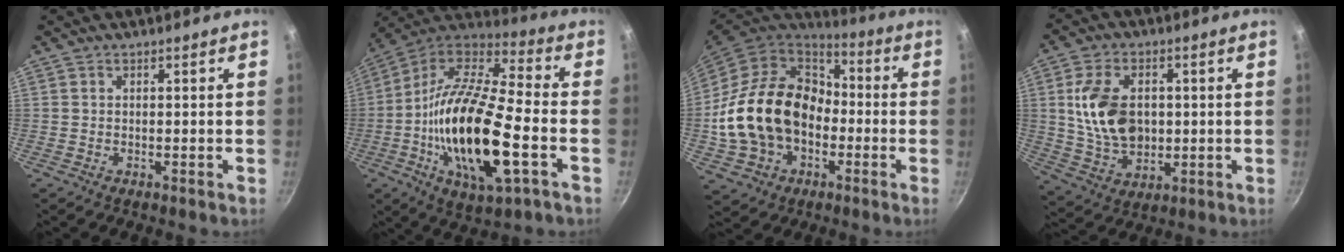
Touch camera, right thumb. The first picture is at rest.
{"total": 25.5, "force": [-5.7, 8.9, 23.2], "torque": [-0.433, 0.018, -0.117]}
{"total": 23.1, "force": [-3.0, 17.2, 15.0], "torque": [-0.253, 0.053, -0.043]}
{"total": 13.7, "force": [1.3, 9.4, 9.9], "torque": [-0.164, -0.009, 0.031]}